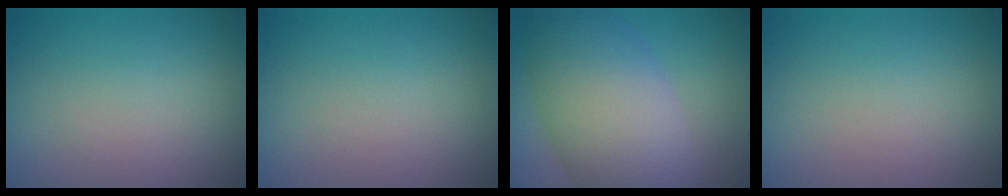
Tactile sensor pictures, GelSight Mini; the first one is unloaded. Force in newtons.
{"total": 0.0}
{"total": 10.4, "press": 10.4, "slide": 0.2}
{"total": 0.0}